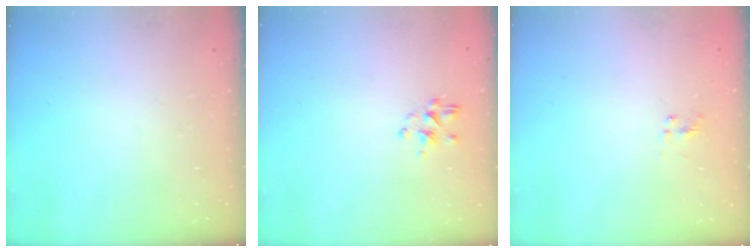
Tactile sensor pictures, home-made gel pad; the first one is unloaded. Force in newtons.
{"total": 2.1, "press": 1.9, "slide": 0.9}
{"total": 1.3, "press": 1.2, "slide": 0.6}